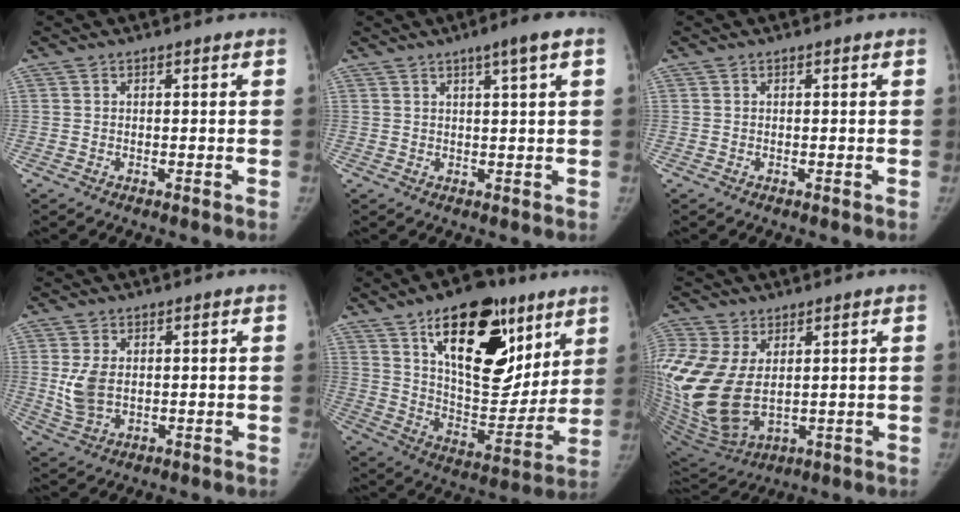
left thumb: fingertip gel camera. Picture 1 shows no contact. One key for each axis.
{"total": 4.7, "fx": 2.4, "fy": 0.1, "fz": 4.1, "tx": -0.062, "ty": -0.001, "tz": 0.035}
{"total": 0.0}
{"total": 6.2, "fx": 0.7, "fy": 4.0, "fz": 4.6, "tx": -0.093, "ty": -0.007, "tz": 0.025}
{"total": 26.3, "fx": 13.2, "fy": 13.4, "fz": 18.4, "tx": -0.228, "ty": -0.041, "tz": 0.213}
{"total": 18.9, "fx": 2.4, "fy": 11.9, "fz": 14.5, "tx": -0.341, "ty": -0.028, "tz": 0.066}